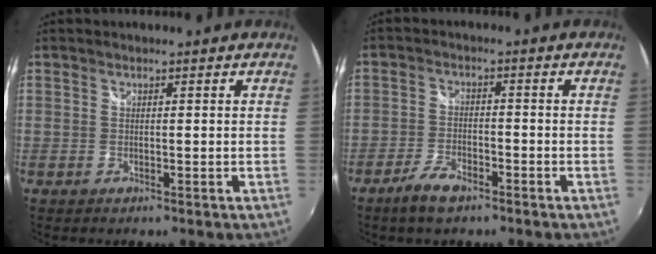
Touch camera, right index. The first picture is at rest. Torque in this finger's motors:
{"motor_torque": [0.41, -0.42, 0.23, 0.04]}